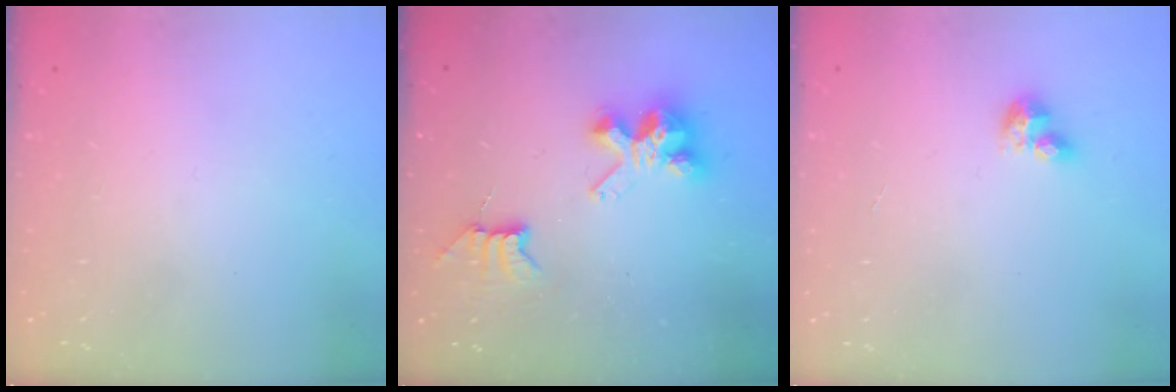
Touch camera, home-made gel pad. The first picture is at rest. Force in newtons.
{"total": 7.8, "press": 7.7, "slide": 0.5}
{"total": 4.5, "press": 4.5, "slide": 0.4}